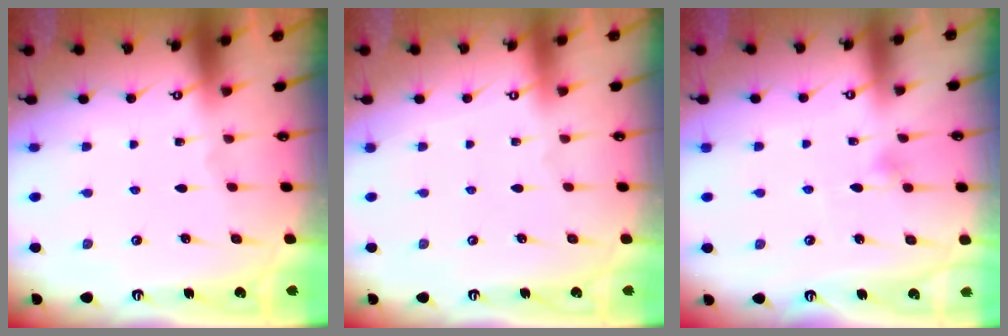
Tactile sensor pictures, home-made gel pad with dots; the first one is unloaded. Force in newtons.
{"total": 3.9, "press": 3.9, "slide": 0.2}
{"total": 4.2, "press": 4.2, "slide": 0.6}